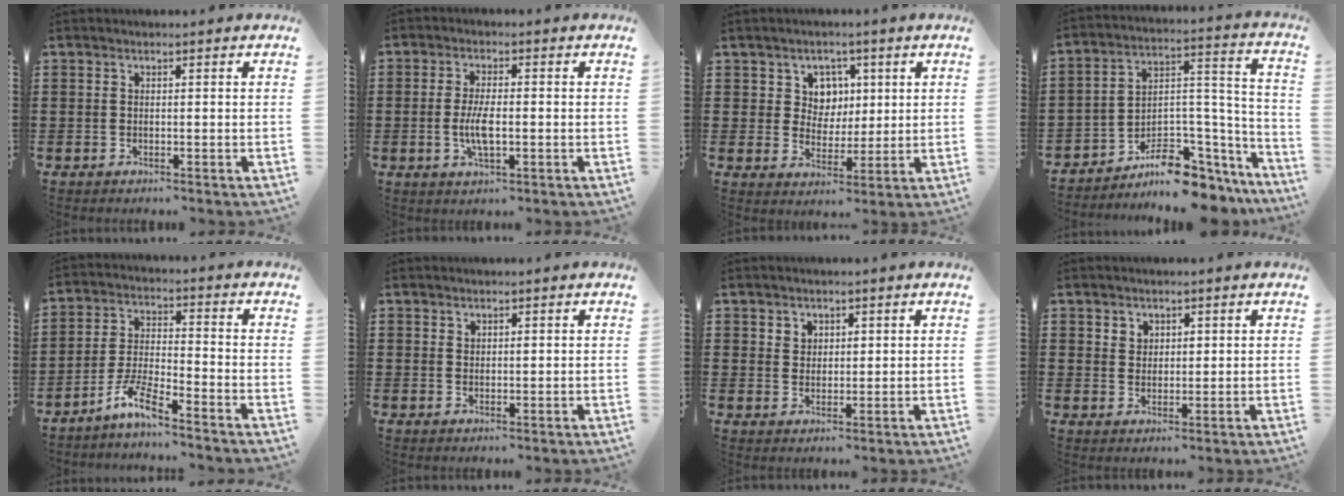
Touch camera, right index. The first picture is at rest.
{"total": 5.1, "force": [-0.8, 1.8, 4.7], "torque": [-0.103, -0.005, -0.020]}
{"total": 4.9, "force": [1.9, 4.3, 1.4], "torque": [-0.043, 0.011, 0.032]}
{"total": 7.9, "force": [-6.1, 3.8, 3.2], "torque": [-0.049, 0.010, -0.107]}
{"total": 6.3, "force": [-5.2, 0.3, 3.6], "torque": [-0.088, -0.010, -0.103]}
{"total": 0.8, "force": [0.7, 0.3, 0.2], "torque": [-0.006, 0.001, 0.013]}
{"total": 2.3, "force": [1.4, 1.7, 0.1], "torque": [-0.002, 0.006, 0.025]}
{"total": 2.2, "force": [1.4, 1.7, 0.1], "torque": [-0.010, 0.009, 0.026]}